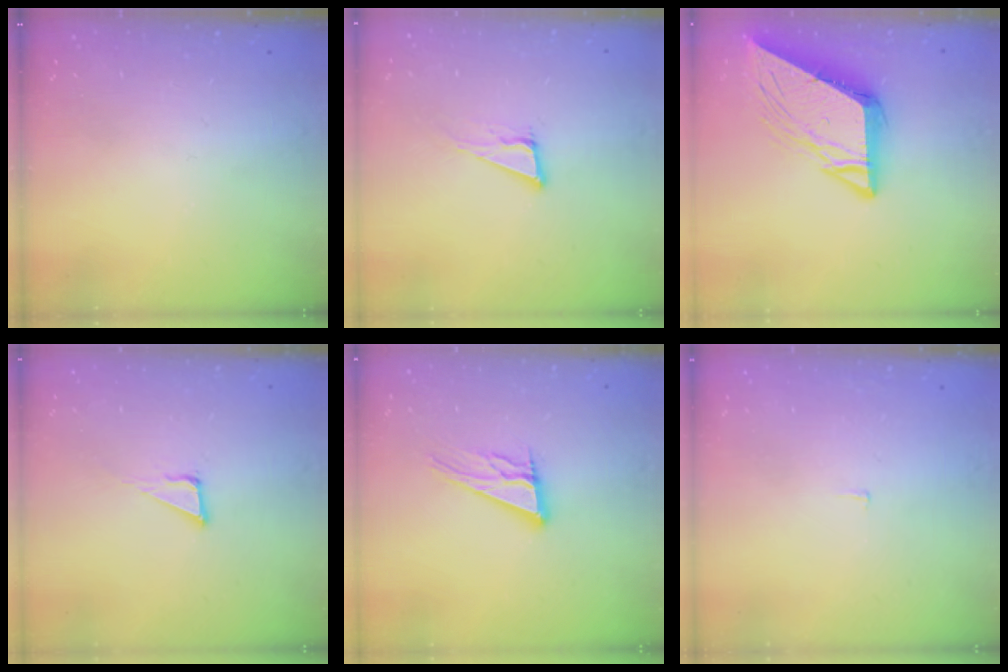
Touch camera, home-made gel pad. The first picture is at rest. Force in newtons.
{"total": 8.3, "press": 7.6, "slide": 3.4}
{"total": 11.0, "press": 10.9, "slide": 1.2}
{"total": 3.9, "press": 3.9, "slide": 0.2}
{"total": 13.0, "press": 12.7, "slide": 2.8}
{"total": 2.2, "press": 2.2, "slide": 0.1}